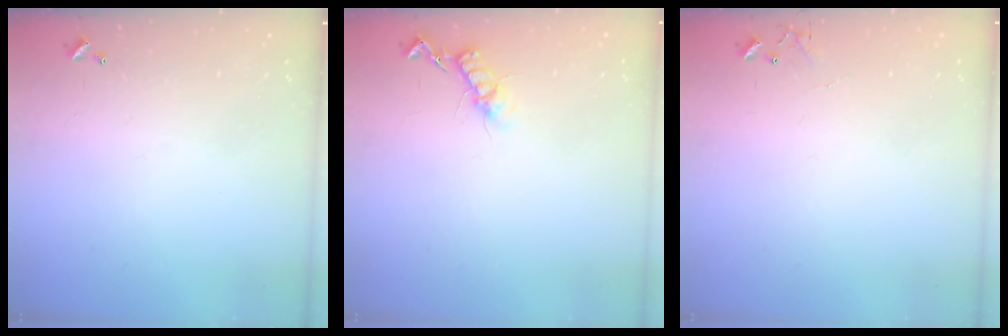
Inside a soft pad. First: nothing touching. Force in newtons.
{"total": 10.8, "press": 10.8, "slide": 0.1}
{"total": 5.9, "press": 5.9, "slide": 0.7}